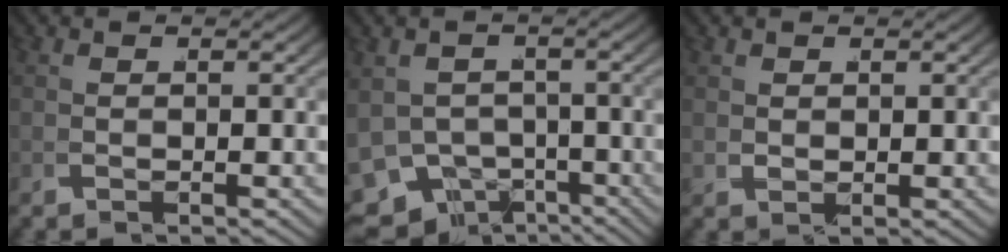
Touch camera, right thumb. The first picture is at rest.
{"total": 8.5, "force": [-3.9, 6.5, 3.9], "torque": [-0.083, -0.061, -0.044]}
{"total": 2.2, "force": [0.9, 1.7, 1.0], "torque": [-0.029, -0.005, 0.024]}